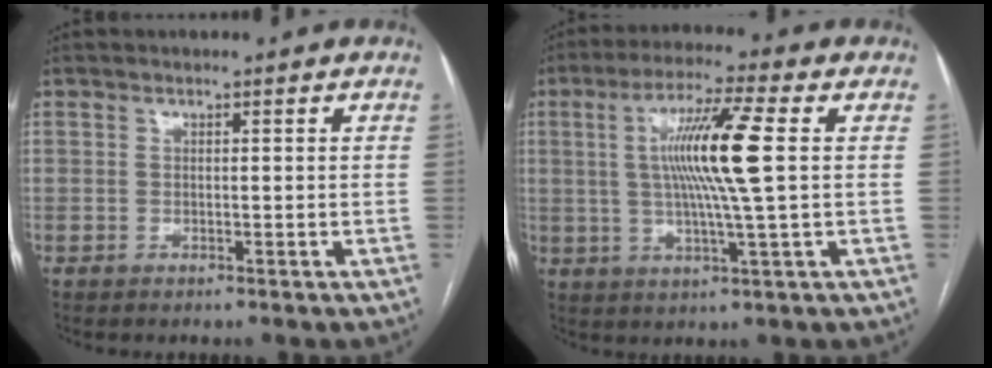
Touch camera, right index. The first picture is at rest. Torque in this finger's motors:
{"motor_torque": [0.98, 0.15, 0.41, 0.18]}